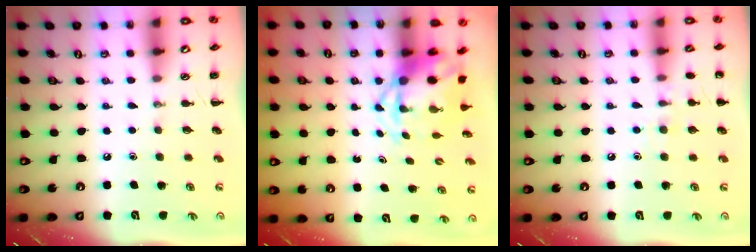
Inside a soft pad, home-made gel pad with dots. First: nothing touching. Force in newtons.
{"total": 4.5, "press": 4.4, "slide": 1.1}
{"total": 7.5, "press": 7.3, "slide": 1.7}